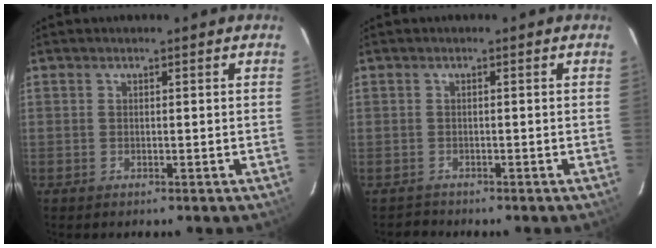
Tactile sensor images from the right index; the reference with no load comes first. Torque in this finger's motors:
{"motor_torque": [-1.48, 0.23, -1.05, -0.21]}